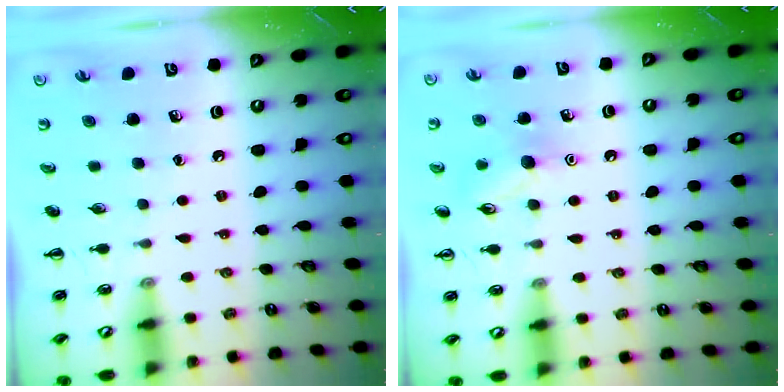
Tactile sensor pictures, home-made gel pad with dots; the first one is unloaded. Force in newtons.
{"total": 8.7, "press": 8.5, "slide": 1.4}